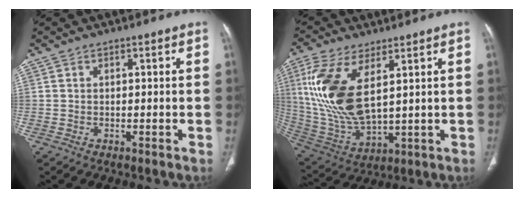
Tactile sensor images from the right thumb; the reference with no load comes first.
{"total": 17.0, "force": [4.9, 7.5, 14.4], "torque": [-0.312, -0.022, 0.112]}